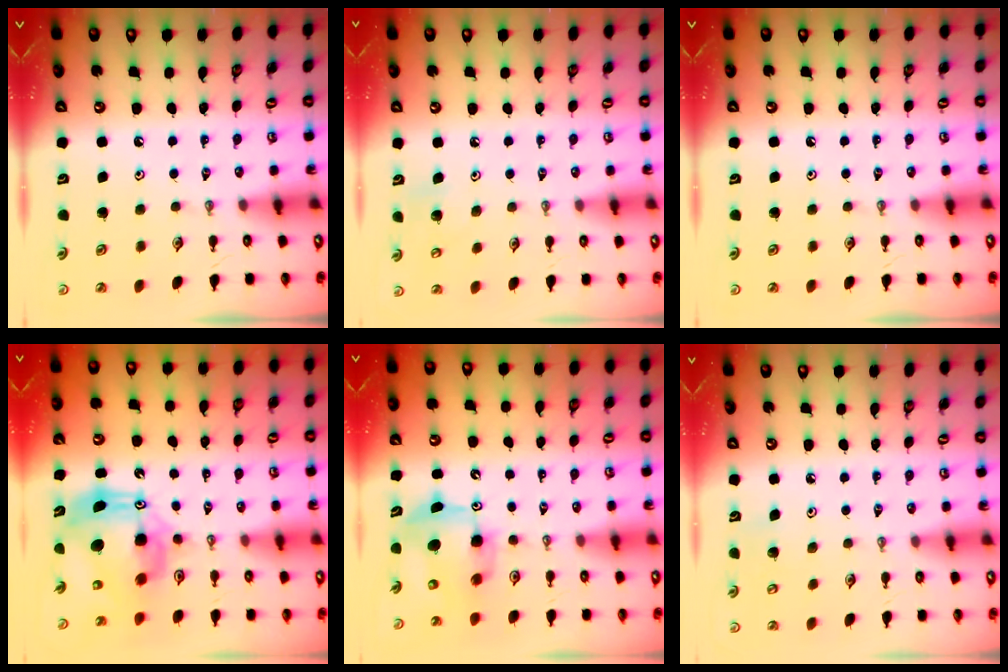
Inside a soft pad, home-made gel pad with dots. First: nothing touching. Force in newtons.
{"total": 7.1, "press": 7.1, "slide": 0.9}
{"total": 0.0}
{"total": 13.8, "press": 13.8, "slide": 1.6}
{"total": 9.6, "press": 9.4, "slide": 1.9}
{"total": 5.9, "press": 5.8, "slide": 1.2}